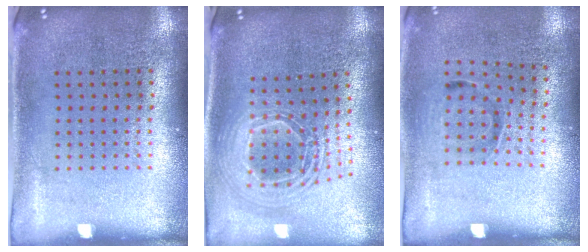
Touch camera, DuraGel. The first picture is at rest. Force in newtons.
{"total": 2.2, "press": 1.8, "slide": 1.4}
{"total": 0.9, "press": 0.7, "slide": 0.6}